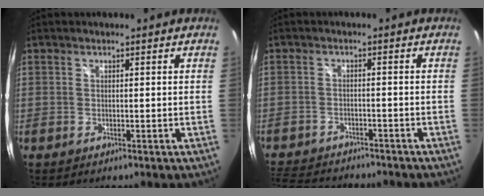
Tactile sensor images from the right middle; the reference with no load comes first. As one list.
[{"total": 11.3, "force": [-10.0, 3.8, 3.8], "torque": [-0.108, -0.008, -0.162]}]